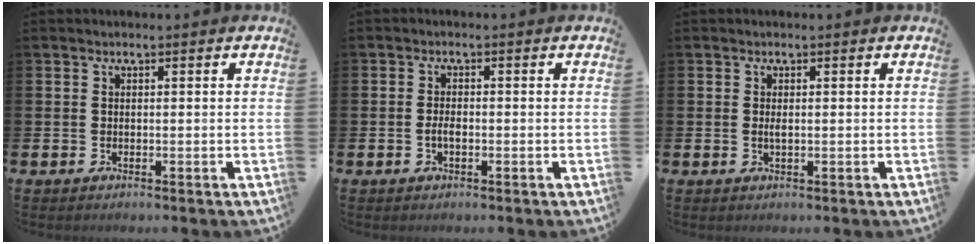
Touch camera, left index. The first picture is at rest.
{"total": 1.6, "force": [-0.4, 0.7, 1.3], "torque": [-0.023, 0.001, -0.009]}
{"total": 0.8, "force": [0.1, 0.2, 0.7], "torque": [-0.012, -0.001, 0.001]}